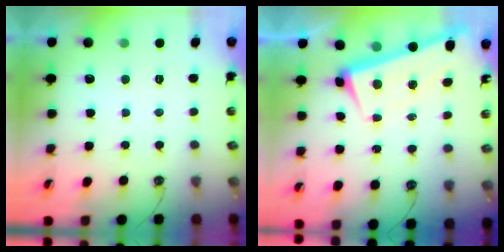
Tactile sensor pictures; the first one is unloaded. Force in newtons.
{"total": 1.9, "press": 1.0, "slide": 1.6}